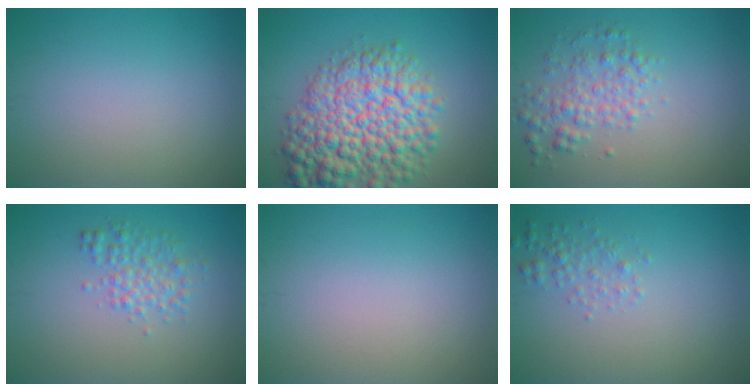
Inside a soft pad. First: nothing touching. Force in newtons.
{"total": 10.0, "press": 10.0, "slide": 0.3}
{"total": 3.0, "press": 3.0, "slide": 0.0}
{"total": 2.5, "press": 2.5, "slide": 0.0}
{"total": 0.0}
{"total": 1.5, "press": 1.5, "slide": 0.0}